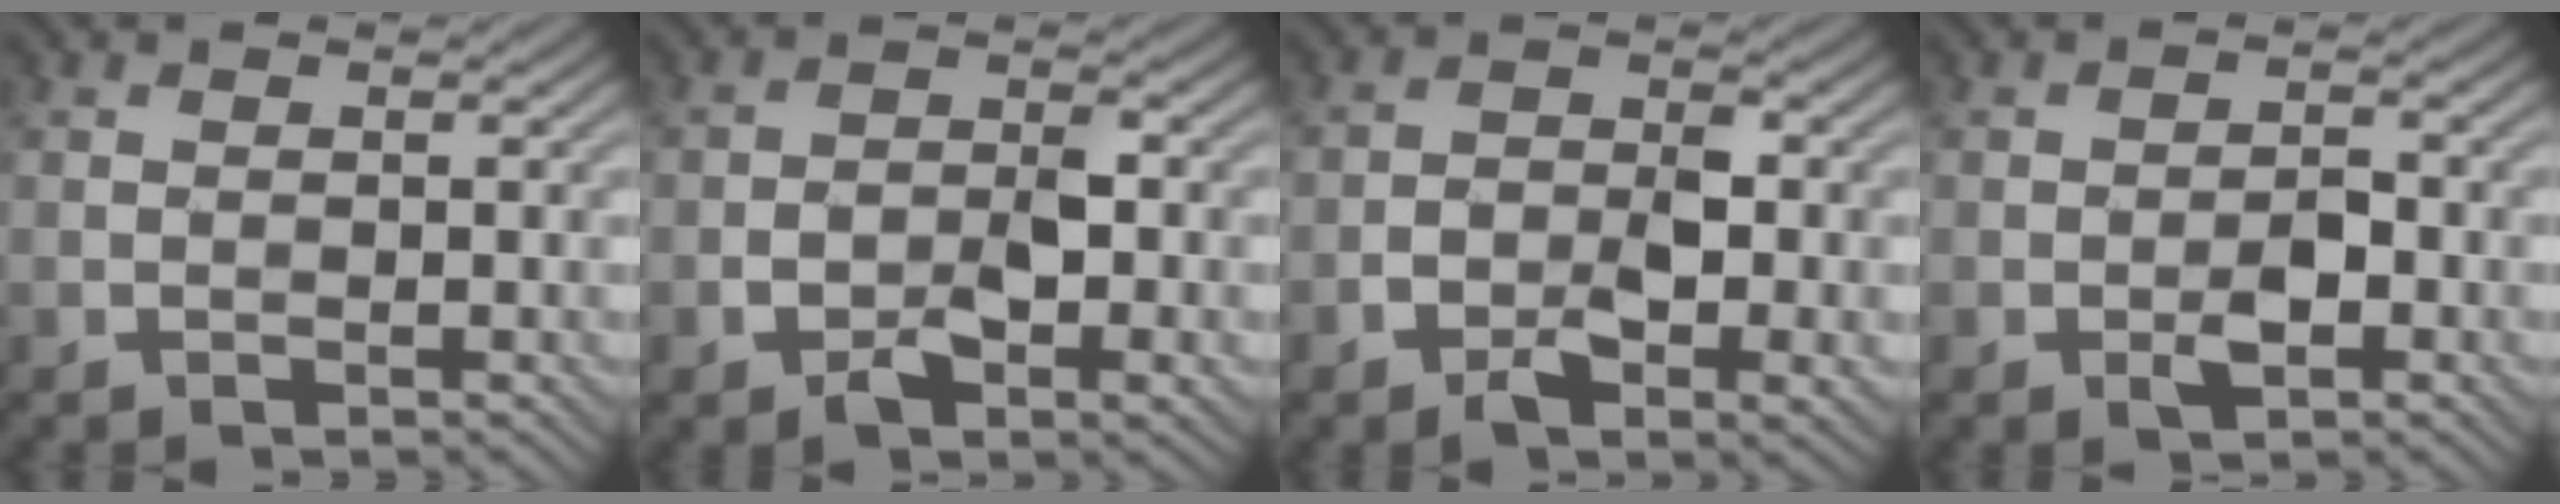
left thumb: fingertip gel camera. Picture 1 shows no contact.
{"total": 5.6, "force": [-2.1, 2.8, 4.3], "torque": [-0.070, 0.003, -0.038]}
{"total": 6.2, "force": [-2.5, 3.1, 4.7], "torque": [-0.074, 0.001, -0.045]}
{"total": 2.9, "force": [-1.2, 1.4, 2.3], "torque": [-0.035, 0.002, -0.023]}